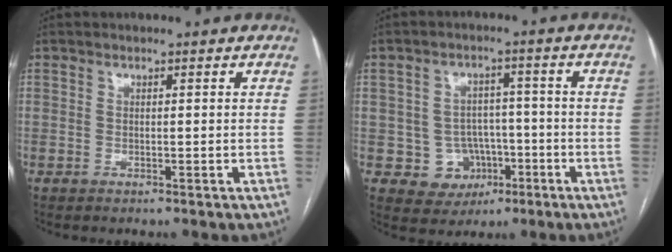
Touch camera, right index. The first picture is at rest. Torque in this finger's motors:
{"motor_torque": [0.13, -0.04, -0.13, -0.08]}